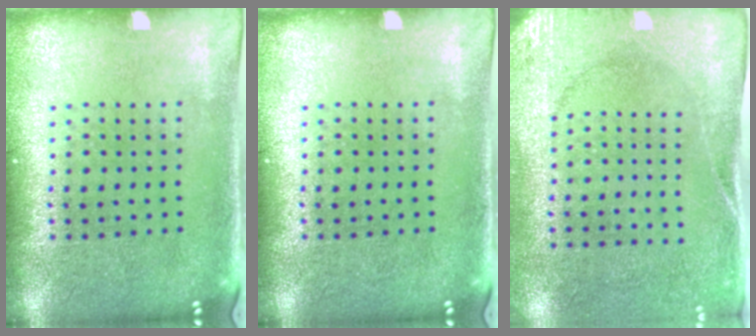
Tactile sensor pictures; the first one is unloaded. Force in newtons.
{"total": 0.0}
{"total": 2.7, "press": 2.1, "slide": 1.7}